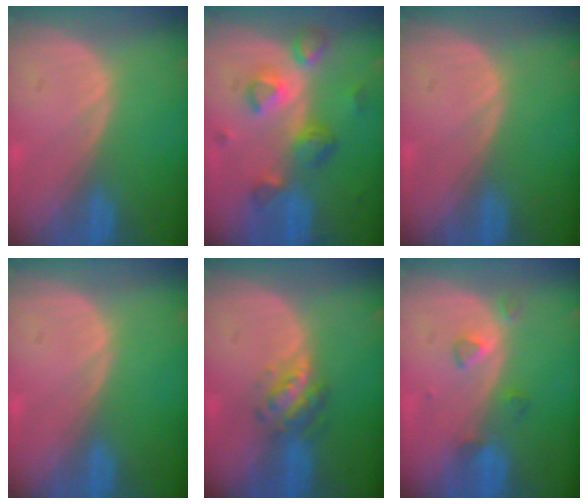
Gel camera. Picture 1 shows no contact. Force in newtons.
{"total": 7.8, "press": 7.0, "slide": 3.6}
{"total": 0.0}
{"total": 0.0}
{"total": 4.8, "press": 4.3, "slide": 2.1}
{"total": 3.0, "press": 2.8, "slide": 0.9}